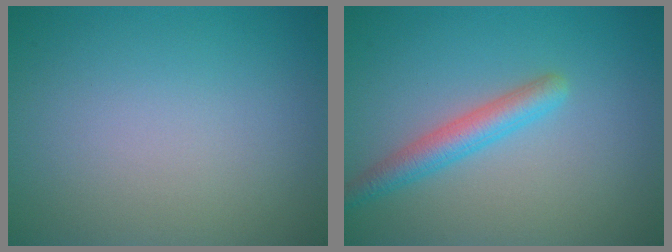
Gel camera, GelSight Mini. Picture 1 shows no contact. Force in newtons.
{"total": 2.9, "press": 2.9, "slide": 0.1}